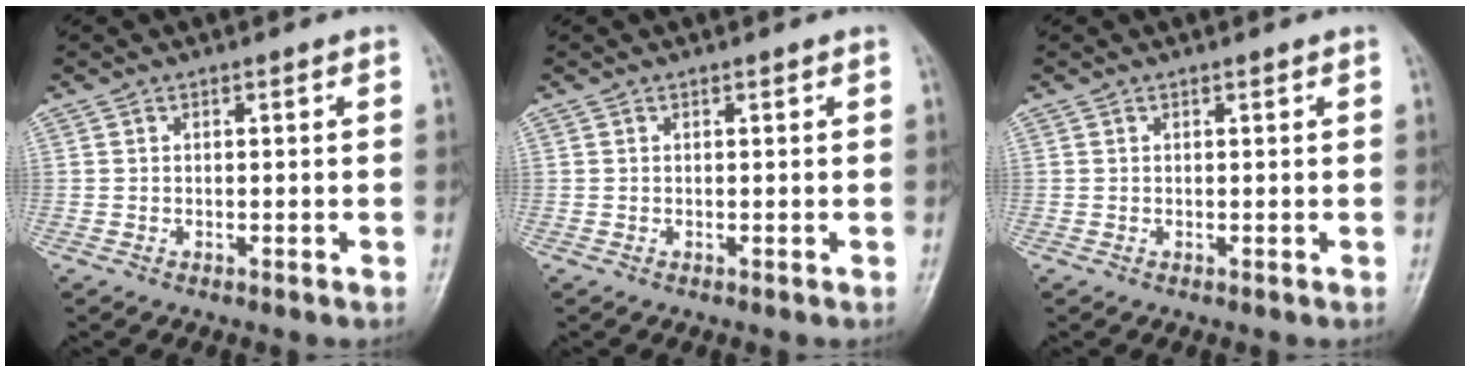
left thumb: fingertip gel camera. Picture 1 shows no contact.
{"total": 0.0}
{"total": 0.0}